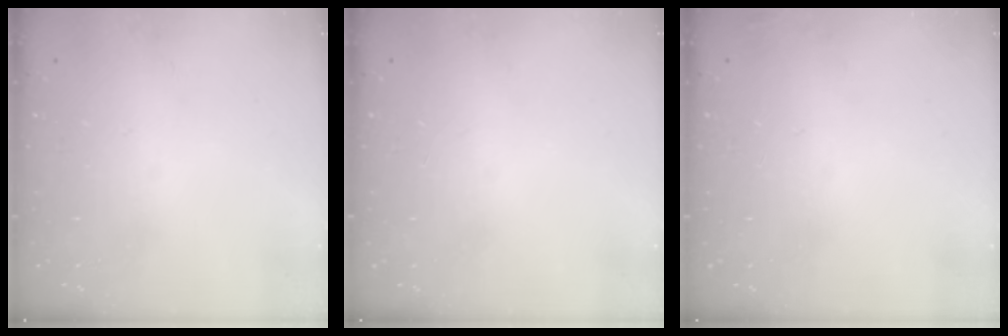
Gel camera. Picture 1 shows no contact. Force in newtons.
{"total": 0.0}
{"total": 2.3, "press": 2.2, "slide": 0.8}